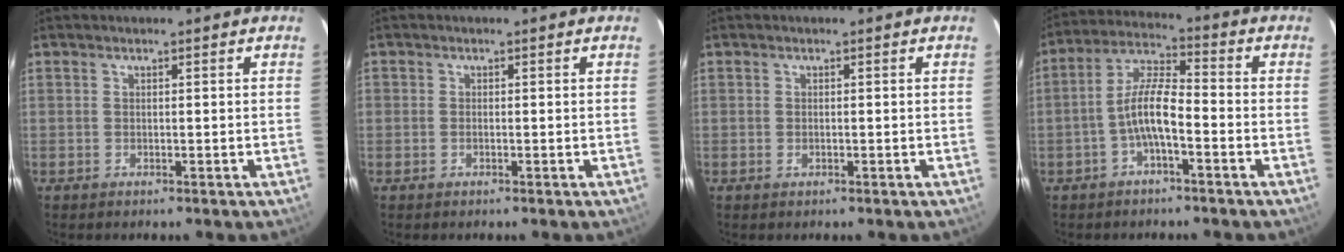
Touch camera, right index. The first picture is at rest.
{"total": 0.7, "force": [-0.2, 0.5, 0.3], "torque": [-0.007, 0.000, -0.005]}
{"total": 0.7, "force": [-0.1, 0.5, 0.5], "torque": [-0.010, 0.000, -0.001]}
{"total": 7.5, "force": [-2.8, 1.9, 6.6], "torque": [-0.141, 0.014, -0.053]}